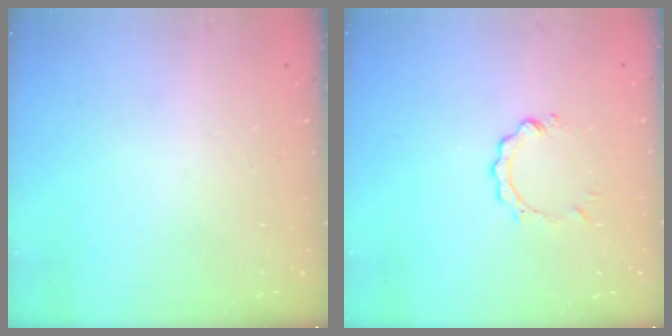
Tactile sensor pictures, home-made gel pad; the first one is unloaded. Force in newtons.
{"total": 2.1, "press": 2.1, "slide": 0.2}